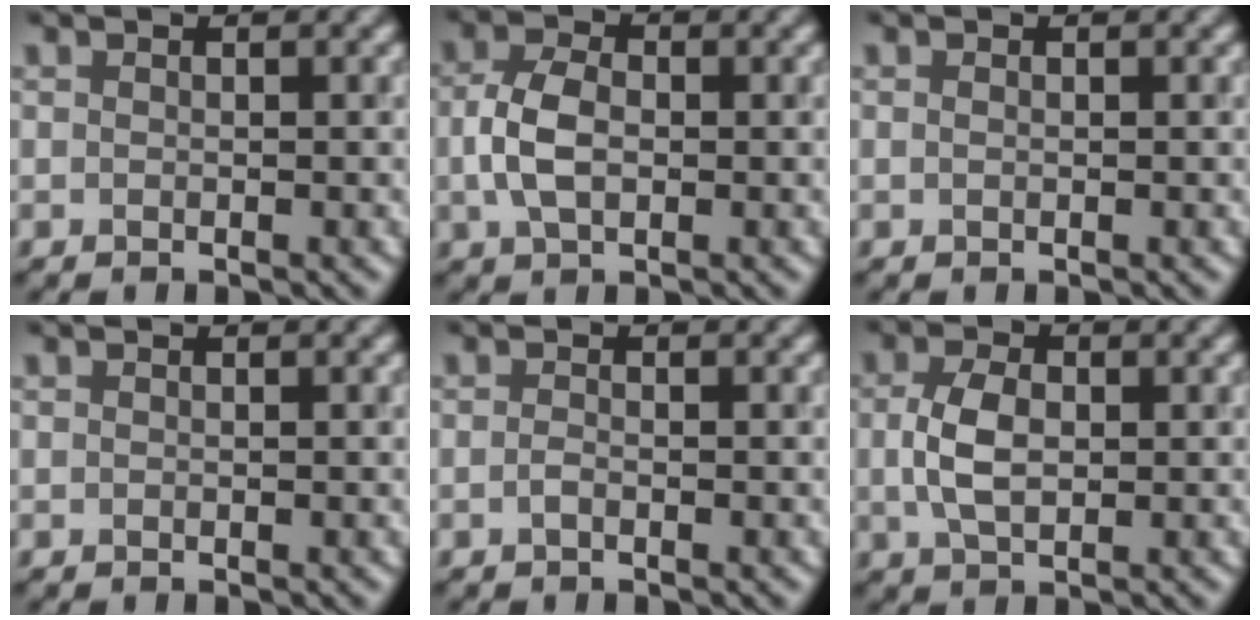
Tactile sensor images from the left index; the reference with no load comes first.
{"total": 3.9, "force": [-0.3, 2.5, 3.0], "torque": [-0.065, 0.002, -0.008]}
{"total": 0.0}
{"total": 0.0}
{"total": 0.7, "force": [-0.4, 0.2, 0.5], "torque": [-0.013, 0.000, -0.008]}
{"total": 3.6, "force": [0.1, 2.2, 2.9], "torque": [-0.067, 0.002, 0.002]}